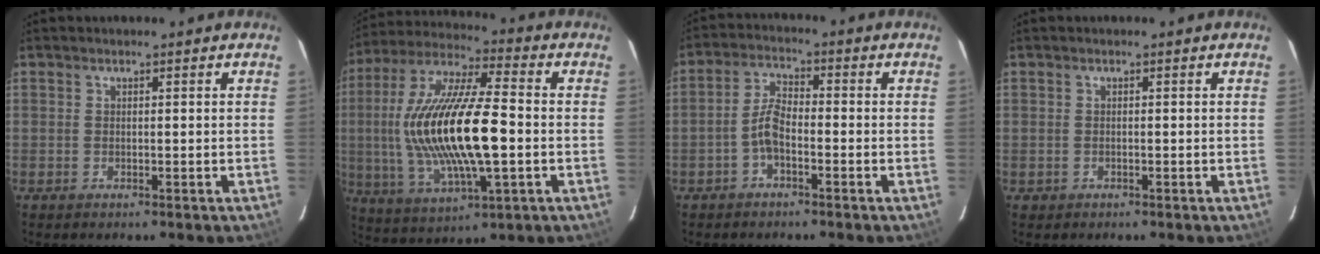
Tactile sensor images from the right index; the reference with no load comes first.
{"total": 21.6, "force": [-1.2, 6.6, 20.5], "torque": [-0.400, -0.004, -0.019]}
{"total": 4.3, "force": [-2.1, 1.7, 3.4], "torque": [-0.075, 0.016, -0.043]}
{"total": 1.0, "force": [-0.4, 0.8, 0.0], "torque": [0.000, 0.001, -0.004]}